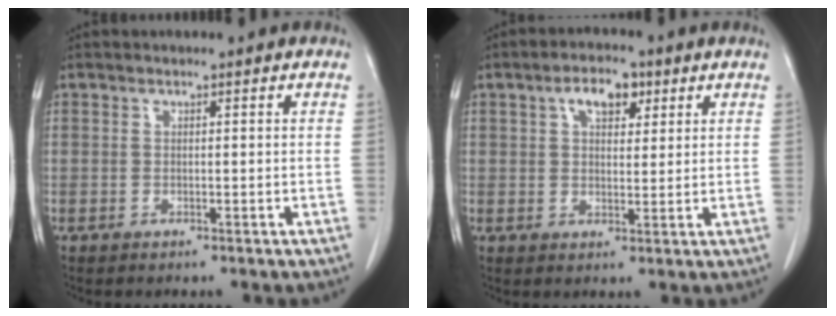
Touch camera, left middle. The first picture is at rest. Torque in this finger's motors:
{"motor_torque": [0.26, -0.05, 0.01, 0.05]}